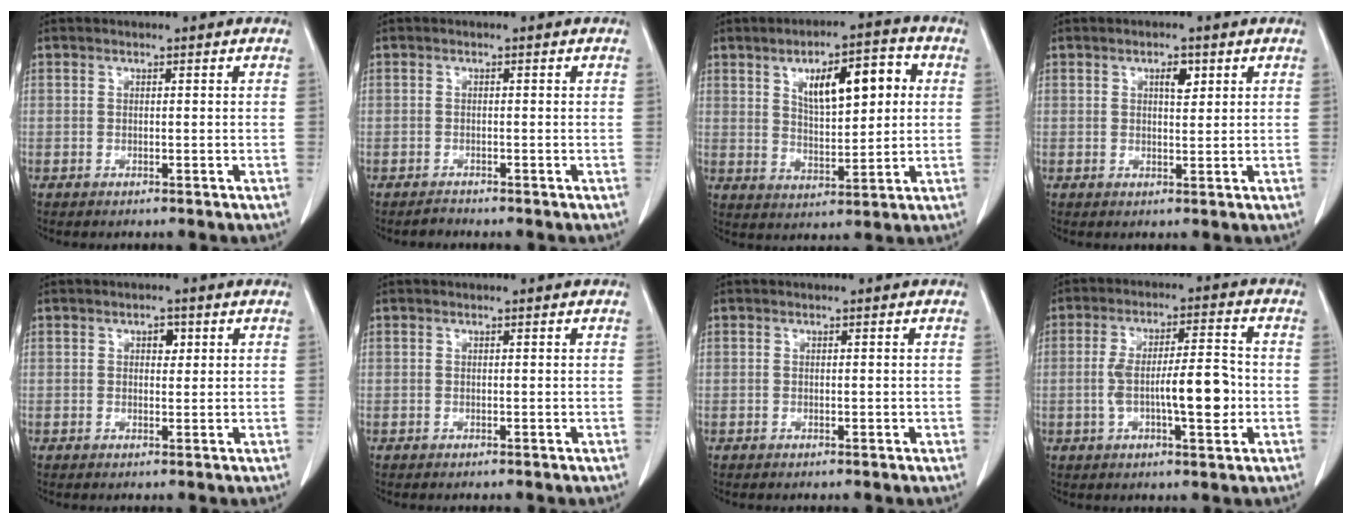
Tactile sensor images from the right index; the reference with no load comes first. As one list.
[{"total": 0.9, "force": [-0.9, 0.1, 0.0], "torque": [0.001, -0.003, -0.016]}, {"total": 11.0, "force": [3.3, 3.8, 9.7], "torque": [-0.149, 0.019, 0.058]}, {"total": 2.5, "force": [1.1, 1.0, 2.0], "torque": [-0.033, -0.001, 0.018]}, {"total": 1.8, "force": [0.7, 1.1, 1.2], "torque": [-0.016, 0.001, 0.008]}, {"total": 0.0}, {"total": 0.5, "force": [-0.1, 0.3, 0.5], "torque": [-0.008, 0.000, 0.001]}, {"total": 9.8, "force": [-1.6, 2.0, 9.5], "torque": [-0.164, 0.010, -0.025]}]